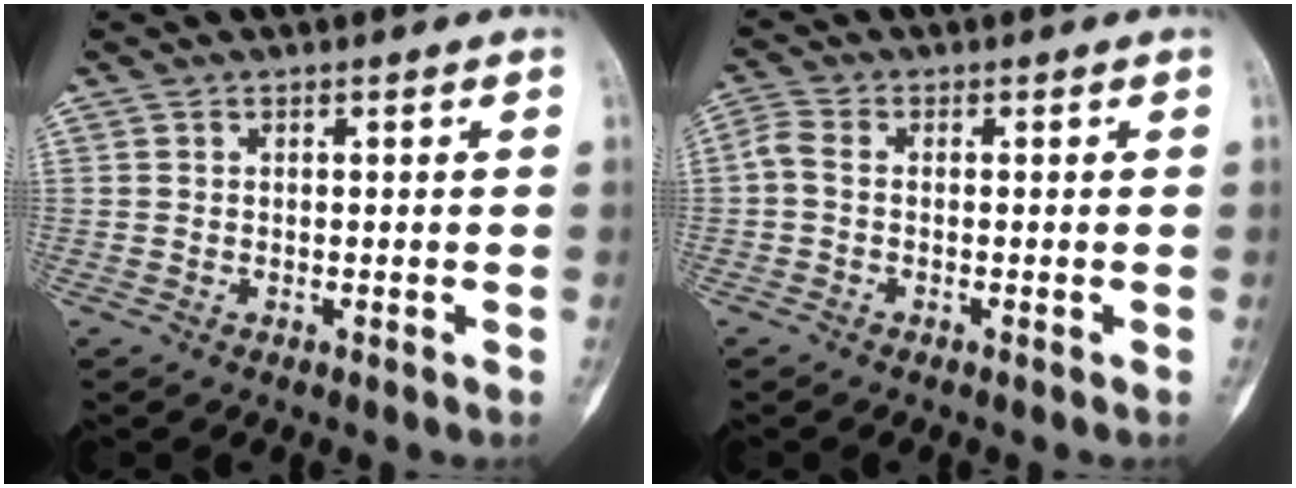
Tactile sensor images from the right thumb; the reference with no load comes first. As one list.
[{"total": 2.6, "force": [-0.4, 1.9, 1.8], "torque": [-0.049, 0.006, -0.021]}]